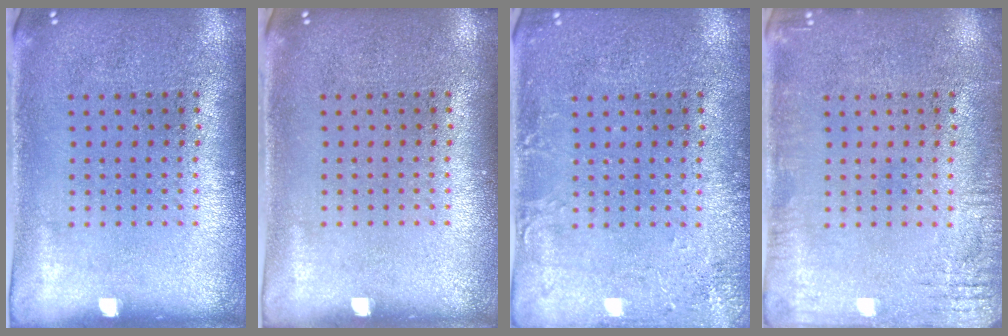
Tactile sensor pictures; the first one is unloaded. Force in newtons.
{"total": 0.0}
{"total": 2.1, "press": 2.1, "slide": 0.1}
{"total": 2.3, "press": 2.3, "slide": 0.3}